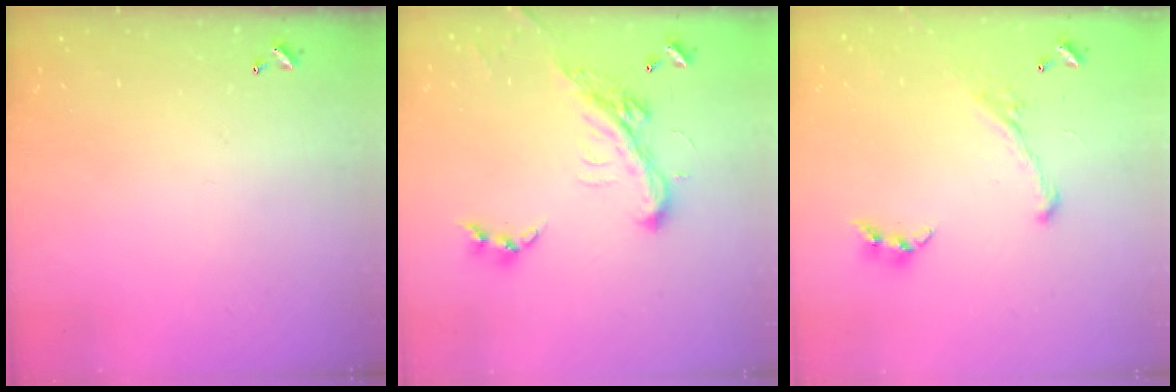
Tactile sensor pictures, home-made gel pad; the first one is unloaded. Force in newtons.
{"total": 5.5, "press": 5.3, "slide": 1.5}
{"total": 1.4, "press": 0.6, "slide": 1.2}